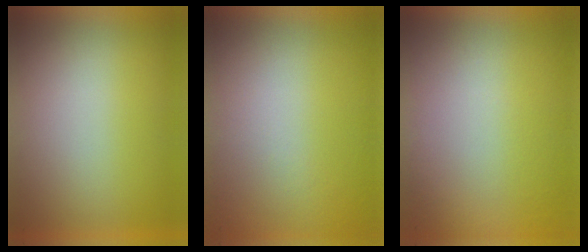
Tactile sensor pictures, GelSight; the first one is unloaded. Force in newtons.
{"total": 5.0}
{"total": 8.2}